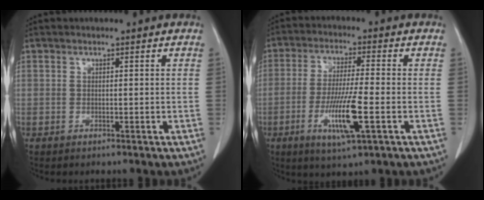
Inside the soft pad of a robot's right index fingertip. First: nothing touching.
{"total": 9.6, "force": [-3.1, 0.6, 9.1], "torque": [-0.170, -0.014, -0.055]}